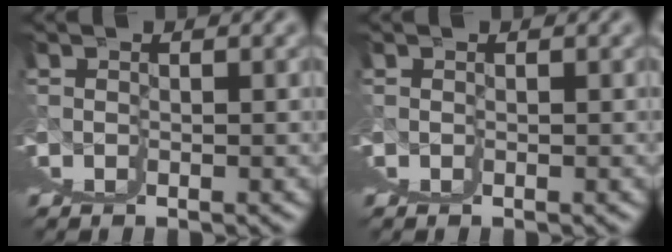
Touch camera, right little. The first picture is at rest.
{"total": 0.0}